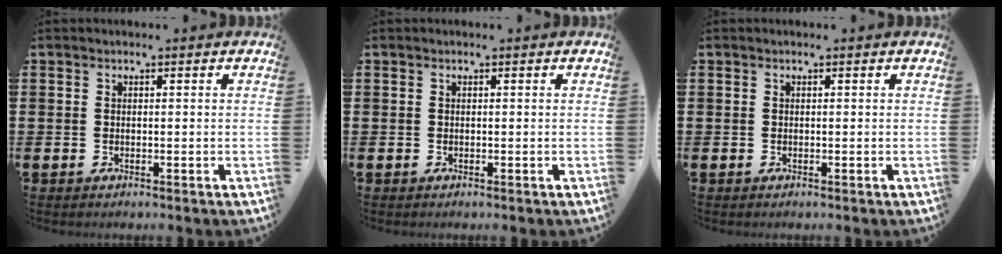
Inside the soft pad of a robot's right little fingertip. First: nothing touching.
{"total": 0.0}
{"total": 0.0}